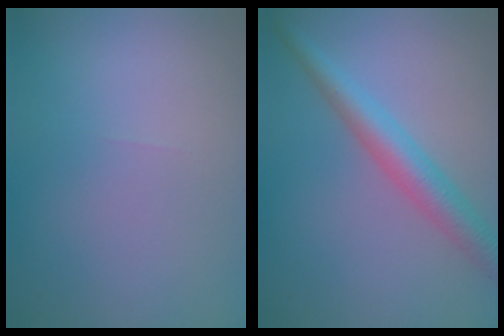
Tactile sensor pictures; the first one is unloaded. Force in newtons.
{"total": 4.0, "press": 4.0, "slide": 0.1}